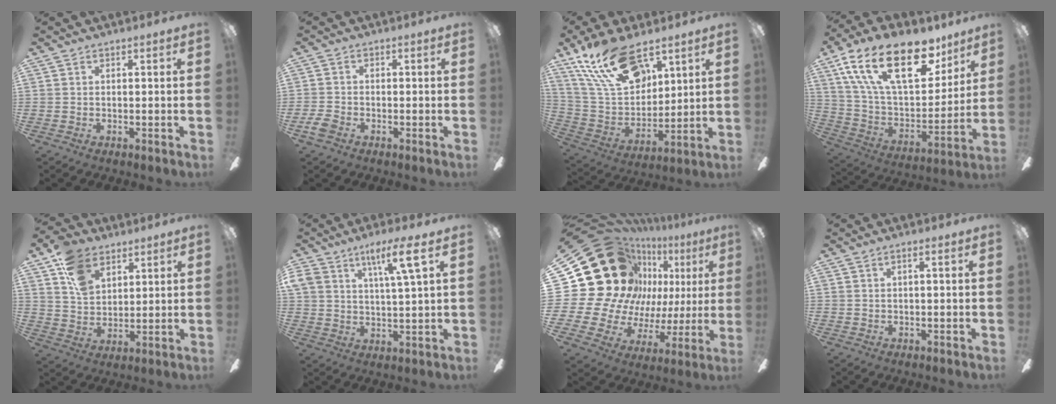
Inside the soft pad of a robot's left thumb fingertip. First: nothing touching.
{"total": 3.1, "force": [-1.8, 1.9, 1.8], "torque": [-0.045, 0.004, -0.037]}
{"total": 20.6, "force": [13.1, 10.5, 12.0], "torque": [-0.247, -0.056, 0.237]}
{"total": 26.6, "force": [14.7, 13.1, 17.9], "torque": [-0.320, -0.079, 0.254]}
{"total": 12.0, "force": [7.0, 7.8, 5.9], "torque": [-0.114, -0.013, 0.136]}
{"total": 9.2, "force": [5.4, 2.2, 7.2], "torque": [-0.134, -0.016, 0.092]}
{"total": 30.0, "force": [11.7, 22.2, 16.4], "torque": [-0.317, -0.101, 0.268]}
{"total": 1.0, "force": [0.1, 0.1, 1.0], "torque": [-0.018, 0.001, 0.000]}